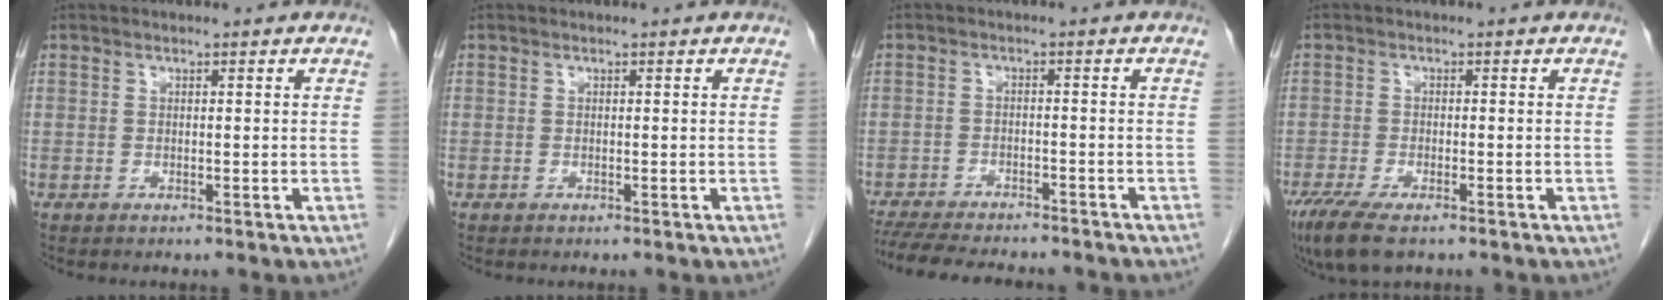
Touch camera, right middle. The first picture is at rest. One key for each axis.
{"total": 0.0}
{"total": 14.8, "fx": -13.0, "fy": 3.3, "fz": 6.4, "tx": -0.129, "ty": -0.018, "tz": -0.179}
{"total": 6.8, "fx": -4.6, "fy": 1.9, "fz": 4.5, "tx": -0.086, "ty": -0.017, "tz": -0.077}